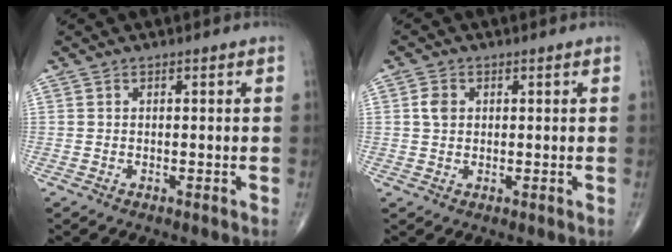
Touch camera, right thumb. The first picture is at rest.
{"total": 2.6, "force": [0.6, 2.0, 1.5], "torque": [-0.024, 0.000, 0.010]}